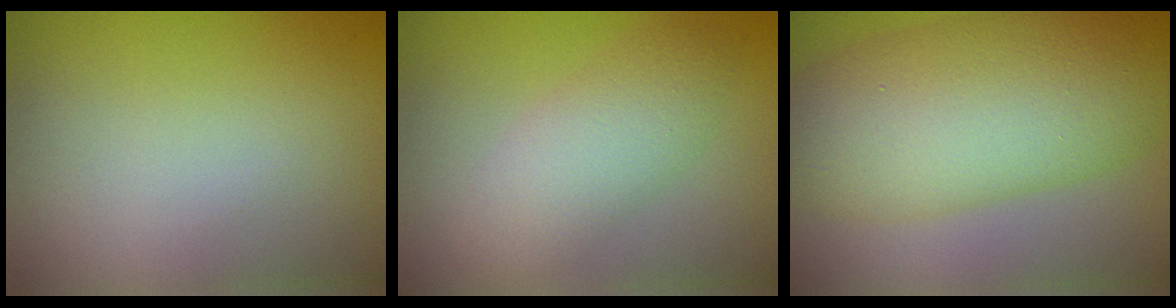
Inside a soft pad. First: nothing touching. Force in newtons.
{"total": 3.6, "press": 3.6, "slide": 0.2}
{"total": 10.5, "press": 10.5, "slide": 0.2}